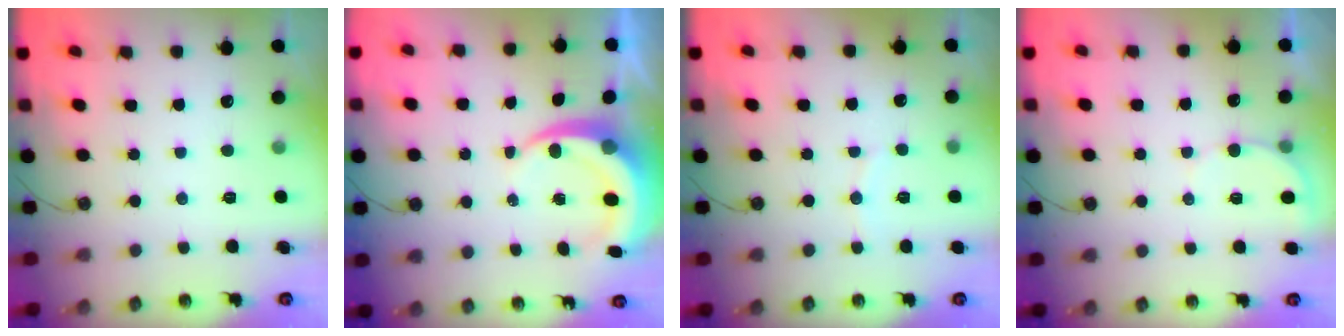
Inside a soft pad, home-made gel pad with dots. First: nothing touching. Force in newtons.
{"total": 7.4, "press": 7.4, "slide": 1.0}
{"total": 4.0, "press": 3.9, "slide": 0.7}
{"total": 4.6, "press": 4.5, "slide": 0.4}